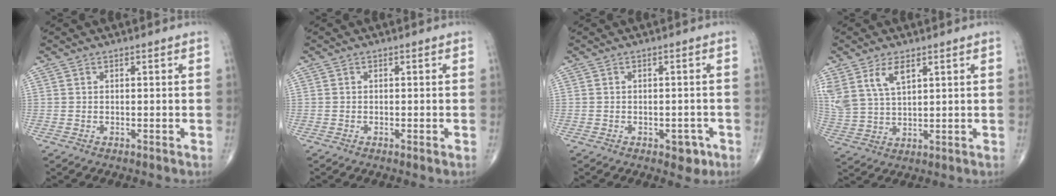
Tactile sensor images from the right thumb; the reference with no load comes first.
{"total": 0.9, "force": [-0.3, 0.1, 0.8], "torque": [-0.014, -0.002, -0.006]}
{"total": 3.2, "force": [-1.6, 1.9, 2.1], "torque": [-0.009, 0.004, -0.018]}
{"total": 8.8, "force": [4.7, 4.4, 6.1], "torque": [-0.128, -0.012, 0.102]}